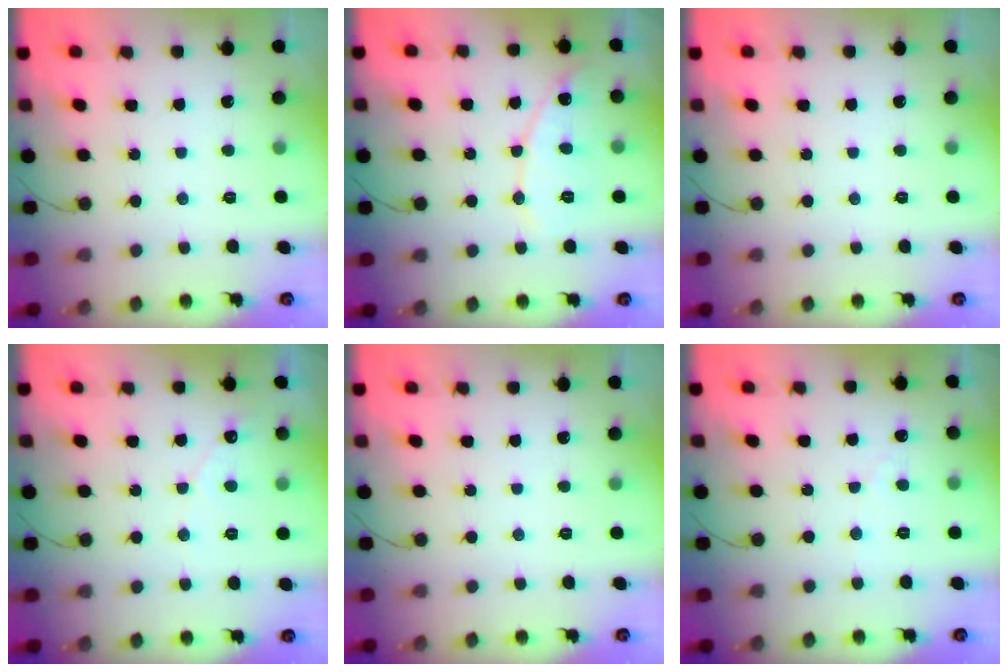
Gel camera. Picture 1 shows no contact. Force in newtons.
{"total": 9.2, "press": 9.2, "slide": 0.9}
{"total": 0.0}
{"total": 3.4, "press": 3.4, "slide": 0.1}
{"total": 0.0}
{"total": 1.9, "press": 1.9, "slide": 0.1}